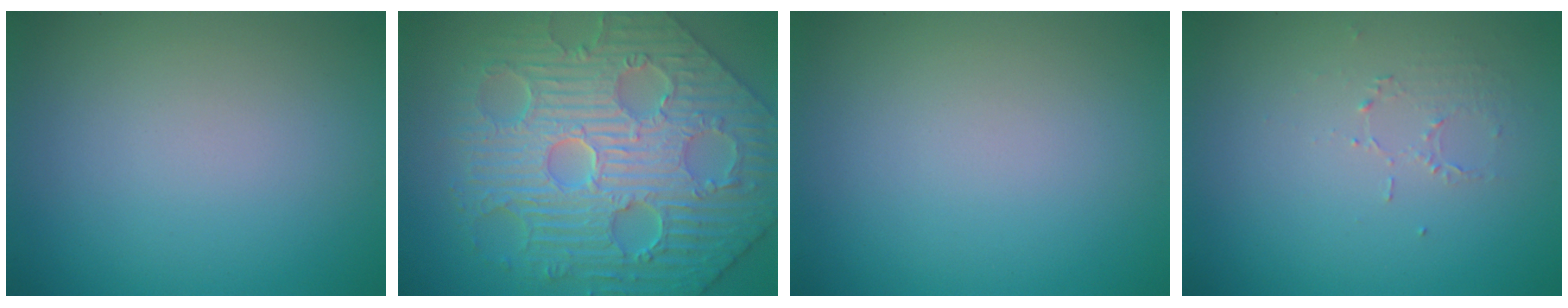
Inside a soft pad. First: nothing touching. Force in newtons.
{"total": 9.6, "press": 7.6, "slide": 5.8}
{"total": 0.0}
{"total": 1.0, "press": 0.5, "slide": 0.9}